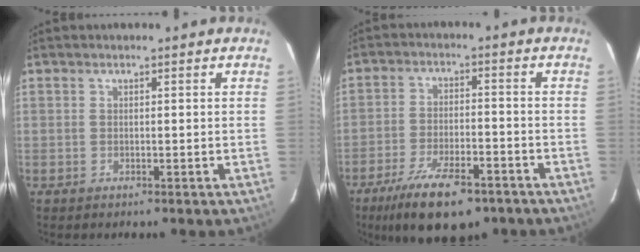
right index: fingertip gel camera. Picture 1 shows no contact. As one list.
[{"total": 14.7, "force": [-10.0, 5.3, 9.4], "torque": [-0.197, -0.026, -0.162]}]